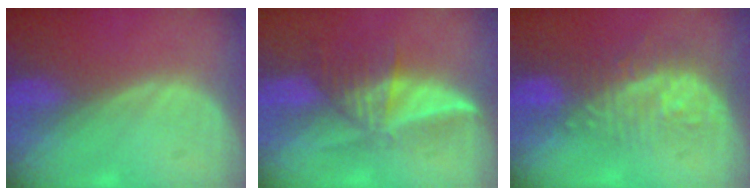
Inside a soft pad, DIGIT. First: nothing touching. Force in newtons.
{"total": 6.0, "press": 5.8, "slide": 1.6}
{"total": 9.0, "press": 8.1, "slide": 3.9}